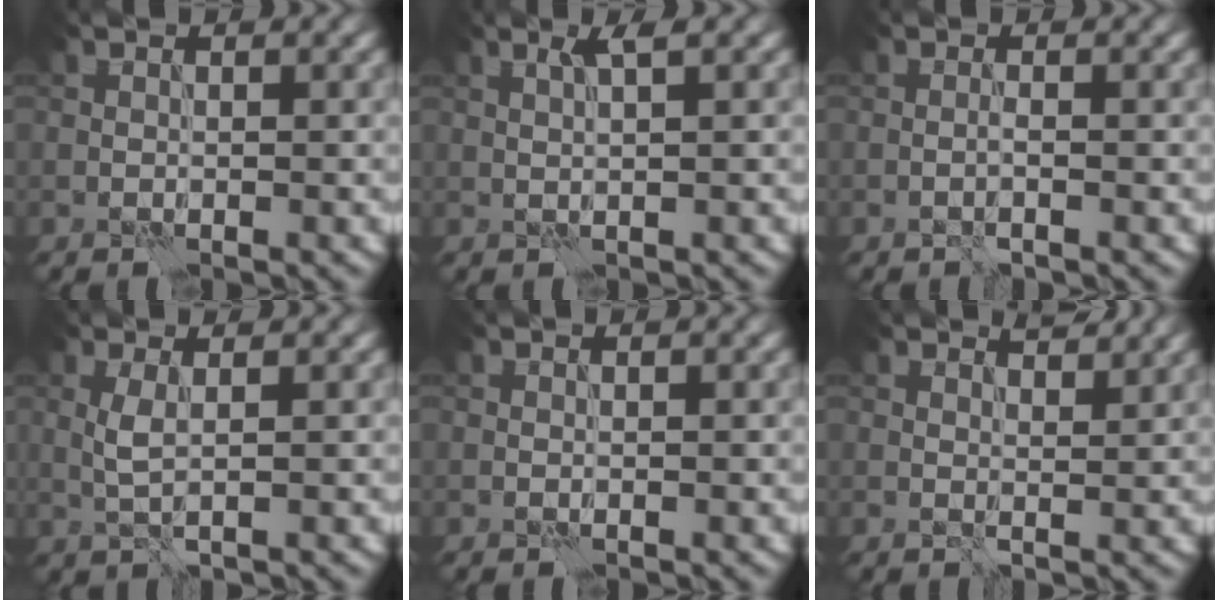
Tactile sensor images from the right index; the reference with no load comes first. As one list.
[{"total": 1.6, "force": [0.8, 0.0, 1.4], "torque": [-0.031, 0.003, 0.013]}, {"total": 0.6, "force": [-0.2, 0.0, 0.5], "torque": [-0.011, 0.000, -0.006]}, {"total": 1.7, "force": [0.4, 0.3, 1.6], "torque": [-0.042, 0.003, 0.008]}, {"total": 0.0}, {"total": 1.8, "force": [1.6, 0.3, 0.7], "torque": [-0.013, -0.008, 0.025]}]